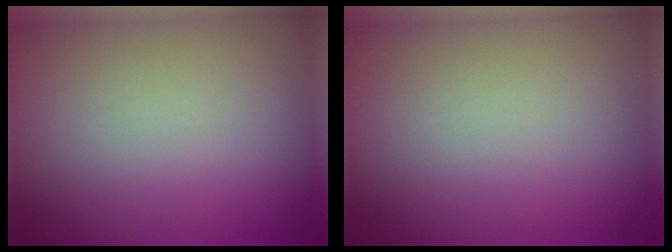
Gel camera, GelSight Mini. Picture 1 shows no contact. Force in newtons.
{"total": 0.0}